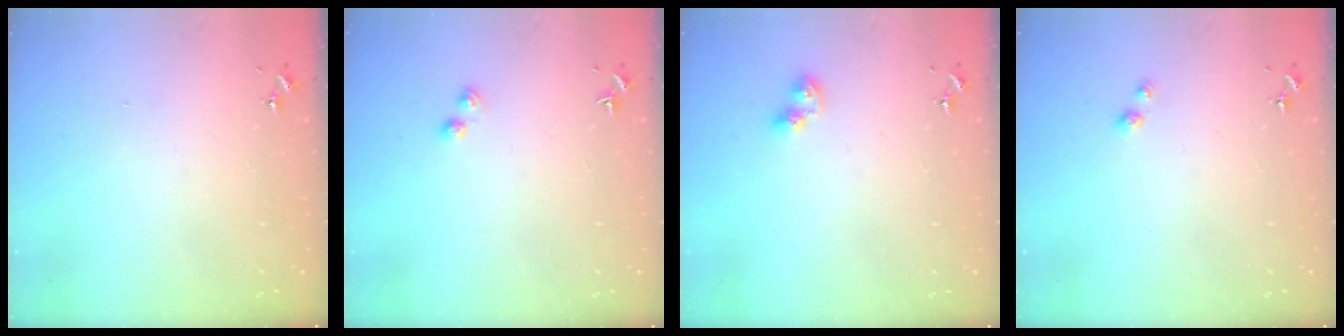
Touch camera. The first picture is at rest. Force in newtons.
{"total": 2.8, "press": 2.8, "slide": 0.4}
{"total": 6.3, "press": 6.3, "slide": 0.5}
{"total": 3.1, "press": 3.0, "slide": 0.6}